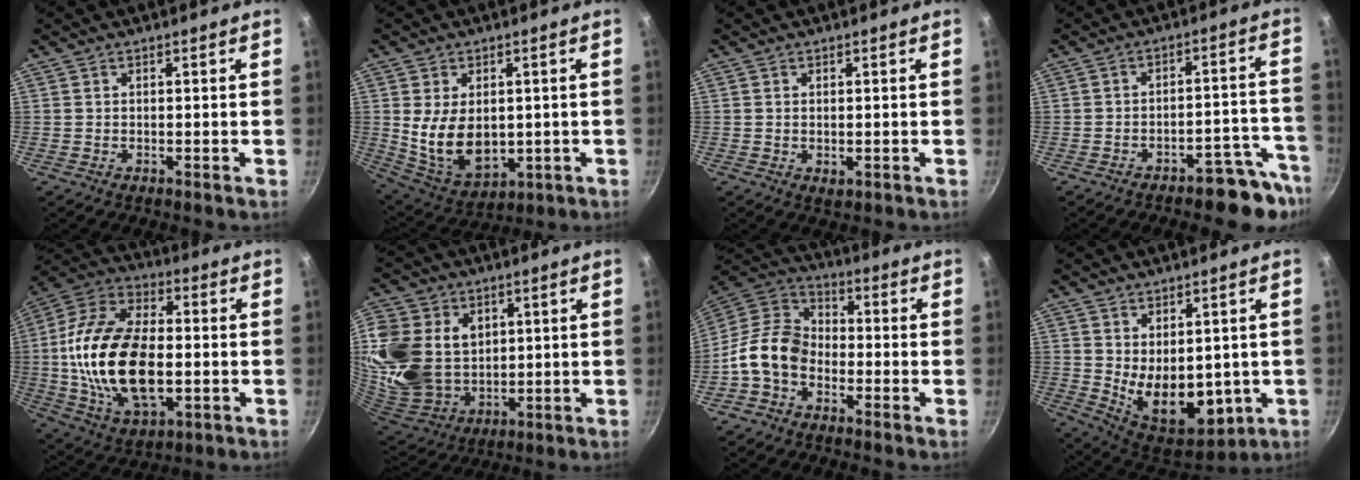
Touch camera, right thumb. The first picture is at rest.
{"total": 12.7, "force": [0.4, 8.5, 9.4], "torque": [-0.147, -0.023, 0.034]}
{"total": 1.4, "force": [0.0, 0.8, 1.1], "torque": [-0.016, -0.003, 0.001]}
{"total": 8.6, "force": [-6.9, 3.0, 4.2], "torque": [0.002, 0.082, -0.091]}
{"total": 23.5, "force": [-1.6, 13.3, 19.3], "torque": [-0.363, 0.019, -0.030]}
{"total": 22.2, "force": [5.4, 17.0, 13.1], "torque": [-0.278, -0.017, 0.115]}
{"total": 11.2, "force": [-4.1, 8.0, 6.8], "torque": [-0.106, 0.052, -0.103]}
{"total": 13.6, "force": [0.0, 8.7, 10.4], "torque": [-0.126, -0.038, 0.031]}